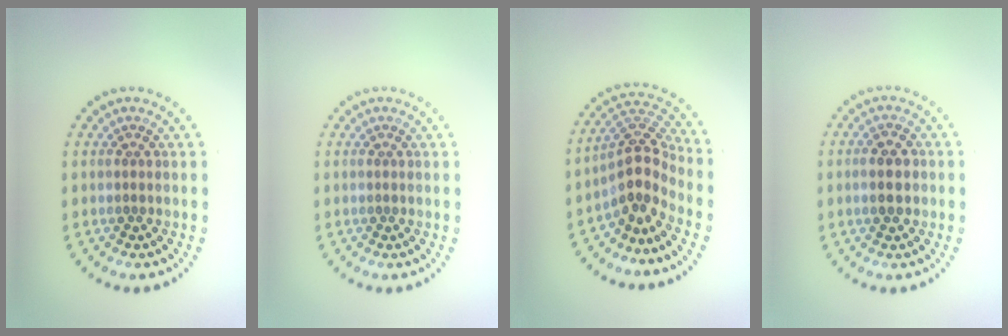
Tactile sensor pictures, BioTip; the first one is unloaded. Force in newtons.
{"total": 0.0}
{"total": 4.0, "press": 2.9, "slide": 2.7}
{"total": 2.4, "press": 2.4, "slide": 0.2}